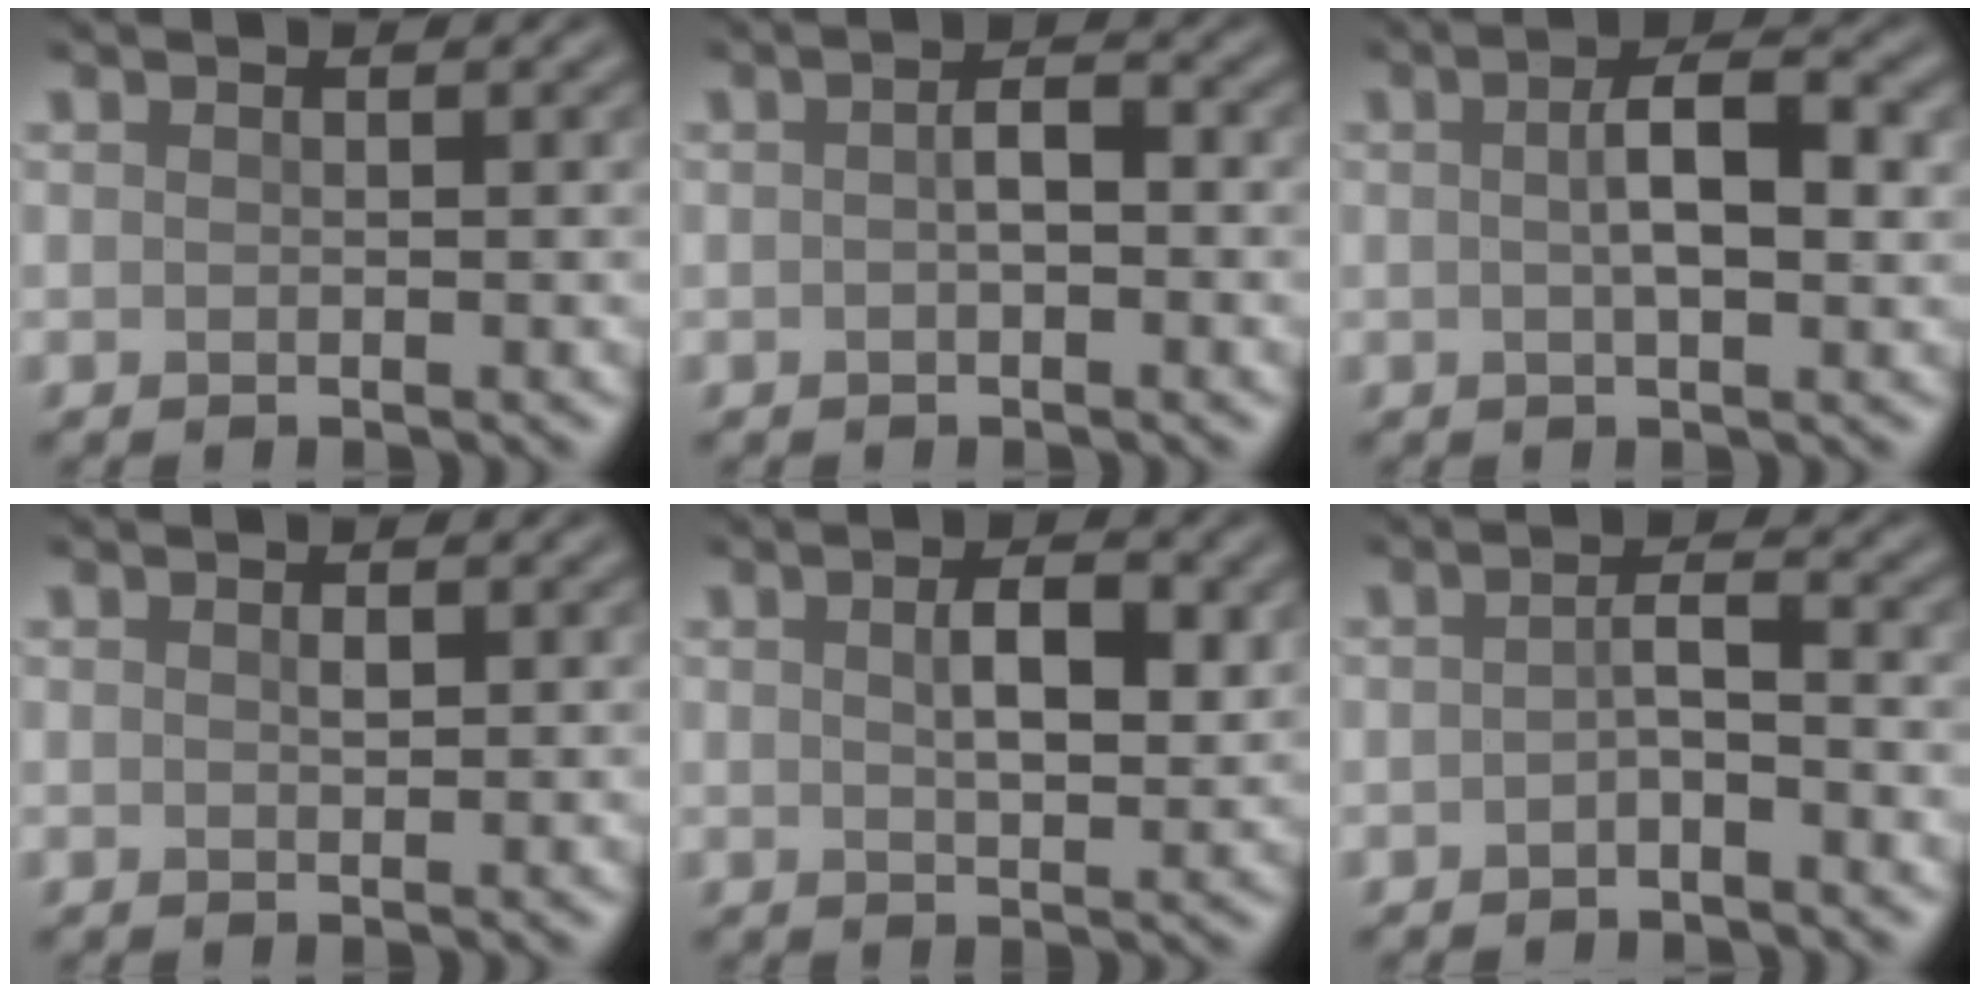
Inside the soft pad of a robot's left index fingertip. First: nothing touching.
{"total": 1.8, "force": [-0.2, 0.7, 1.6], "torque": [-0.029, 0.005, -0.006]}
{"total": 4.9, "force": [0.5, 1.7, 4.6], "torque": [-0.080, 0.005, 0.005]}
{"total": 0.7, "force": [0.2, 0.3, 0.6], "torque": [-0.010, 0.001, 0.003]}
{"total": 4.2, "force": [0.9, 1.9, 3.6], "torque": [-0.065, 0.000, 0.018]}
{"total": 1.7, "force": [-0.8, 0.5, 1.4], "torque": [-0.028, 0.005, -0.018]}